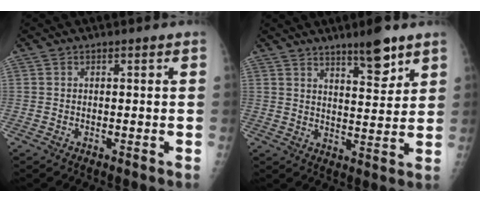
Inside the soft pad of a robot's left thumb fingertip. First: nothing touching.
{"total": 8.0, "force": [5.7, 2.0, 5.3], "torque": [-0.066, -0.042, 0.090]}